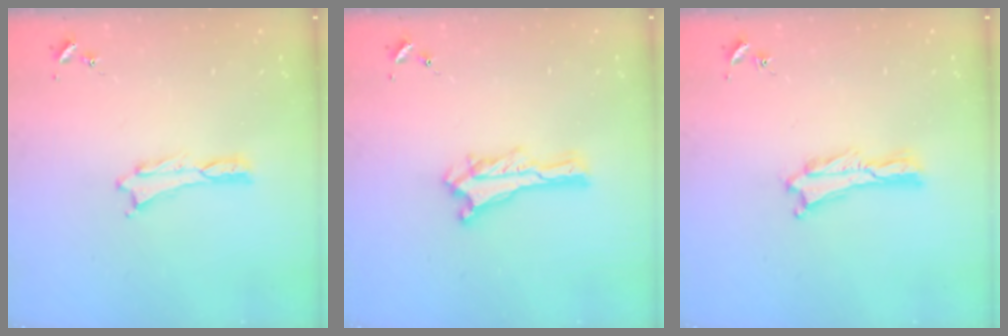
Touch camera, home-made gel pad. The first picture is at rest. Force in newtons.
{"total": 0.0}
{"total": 0.6, "press": 0.5, "slide": 0.2}